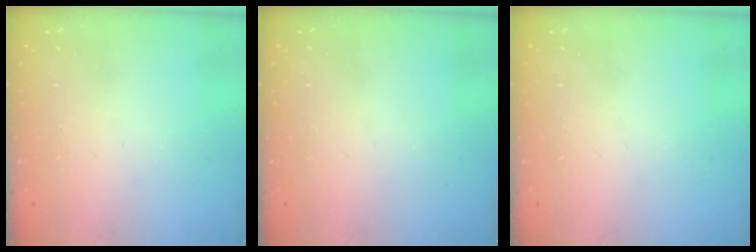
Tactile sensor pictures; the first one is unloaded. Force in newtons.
{"total": 0.0}
{"total": 0.0}